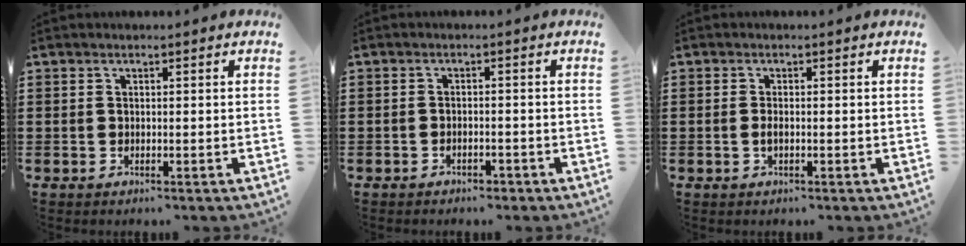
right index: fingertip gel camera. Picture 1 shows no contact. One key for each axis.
{"total": 1.4, "fx": -1.4, "fy": 0.1, "fz": 0.3, "tx": -0.012, "ty": -0.003, "tz": -0.027}
{"total": 1.1, "fx": -0.3, "fy": 0.3, "fz": 1.0, "tx": -0.026, "ty": -0.004, "tz": -0.007}